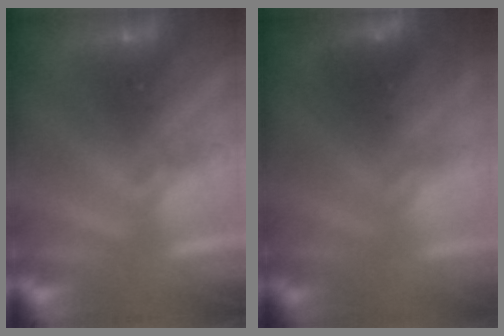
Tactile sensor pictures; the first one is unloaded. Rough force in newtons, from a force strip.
{"total": 2.3}